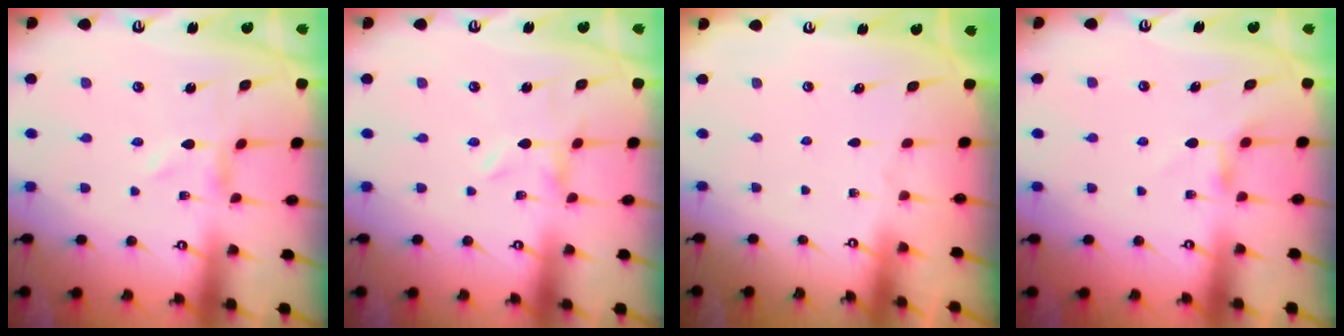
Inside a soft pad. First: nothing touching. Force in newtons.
{"total": 0.5, "press": 0.5, "slide": 0.0}
{"total": 0.0}
{"total": 3.7, "press": 3.6, "slide": 0.6}